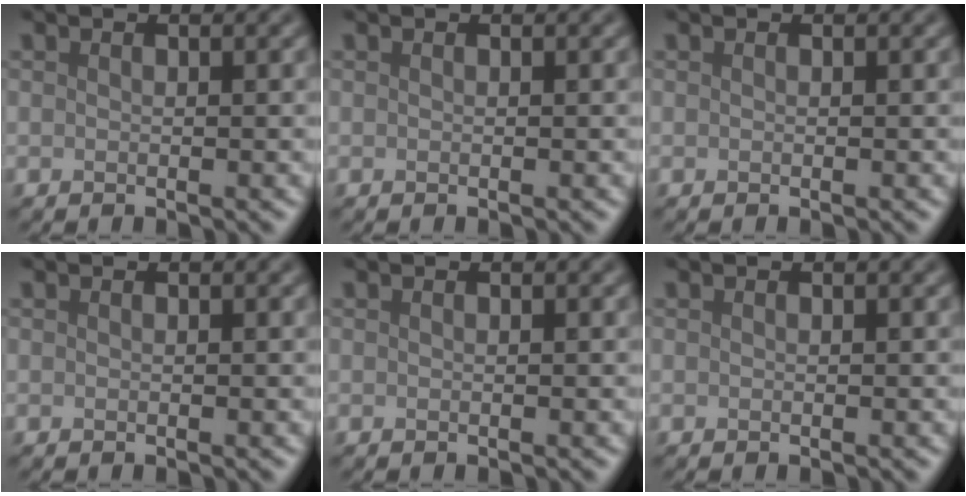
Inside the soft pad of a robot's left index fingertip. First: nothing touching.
{"total": 0.0}
{"total": 0.0}
{"total": 0.0}
{"total": 0.0}
{"total": 0.0}